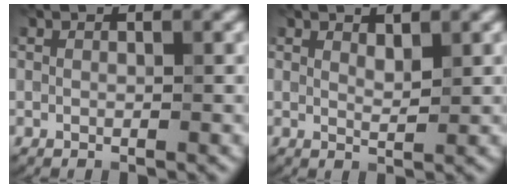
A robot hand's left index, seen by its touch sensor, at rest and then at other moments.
{"total": 1.4, "force": [0.9, 0.4, 0.9], "torque": [-0.019, -0.003, 0.017]}